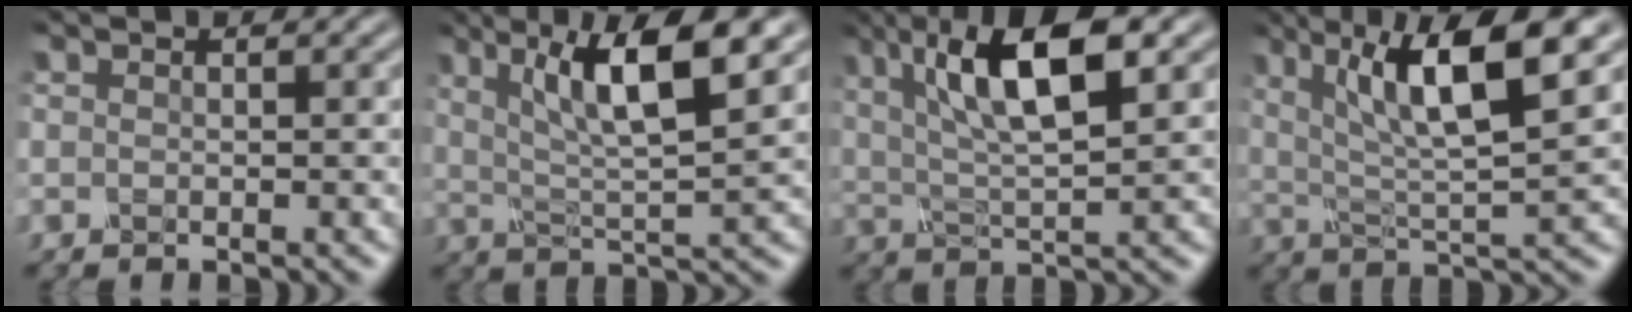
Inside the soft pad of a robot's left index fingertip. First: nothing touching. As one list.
[{"total": 8.5, "force": [3.5, 1.9, 7.6], "torque": [-0.123, 0.004, 0.059]}, {"total": 9.3, "force": [3.5, 2.7, 8.1], "torque": [-0.139, 0.010, 0.056]}, {"total": 9.5, "force": [3.6, 2.2, 8.5], "torque": [-0.140, 0.001, 0.061]}]